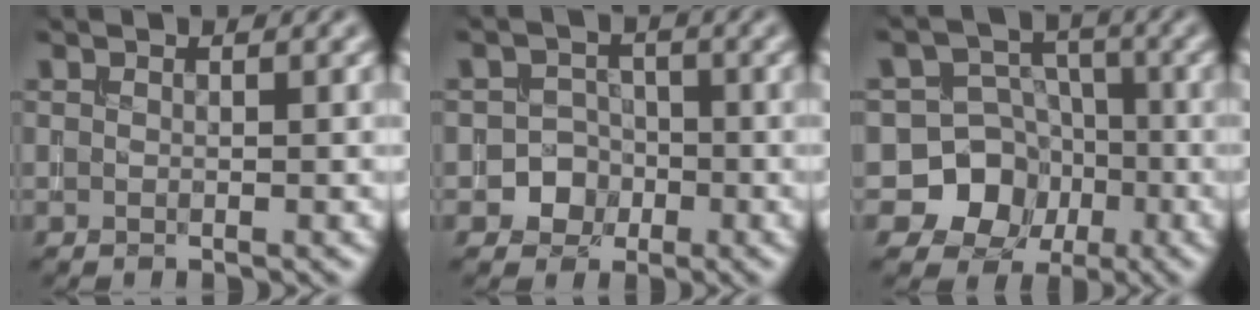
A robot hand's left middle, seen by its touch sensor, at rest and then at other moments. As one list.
[{"total": 2.9, "force": [-1.2, 2.6, 0.3], "torque": [0.023, 0.008, -0.031]}, {"total": 7.9, "force": [-2.8, 7.3, 1.6], "torque": [-0.010, 0.006, -0.074]}]